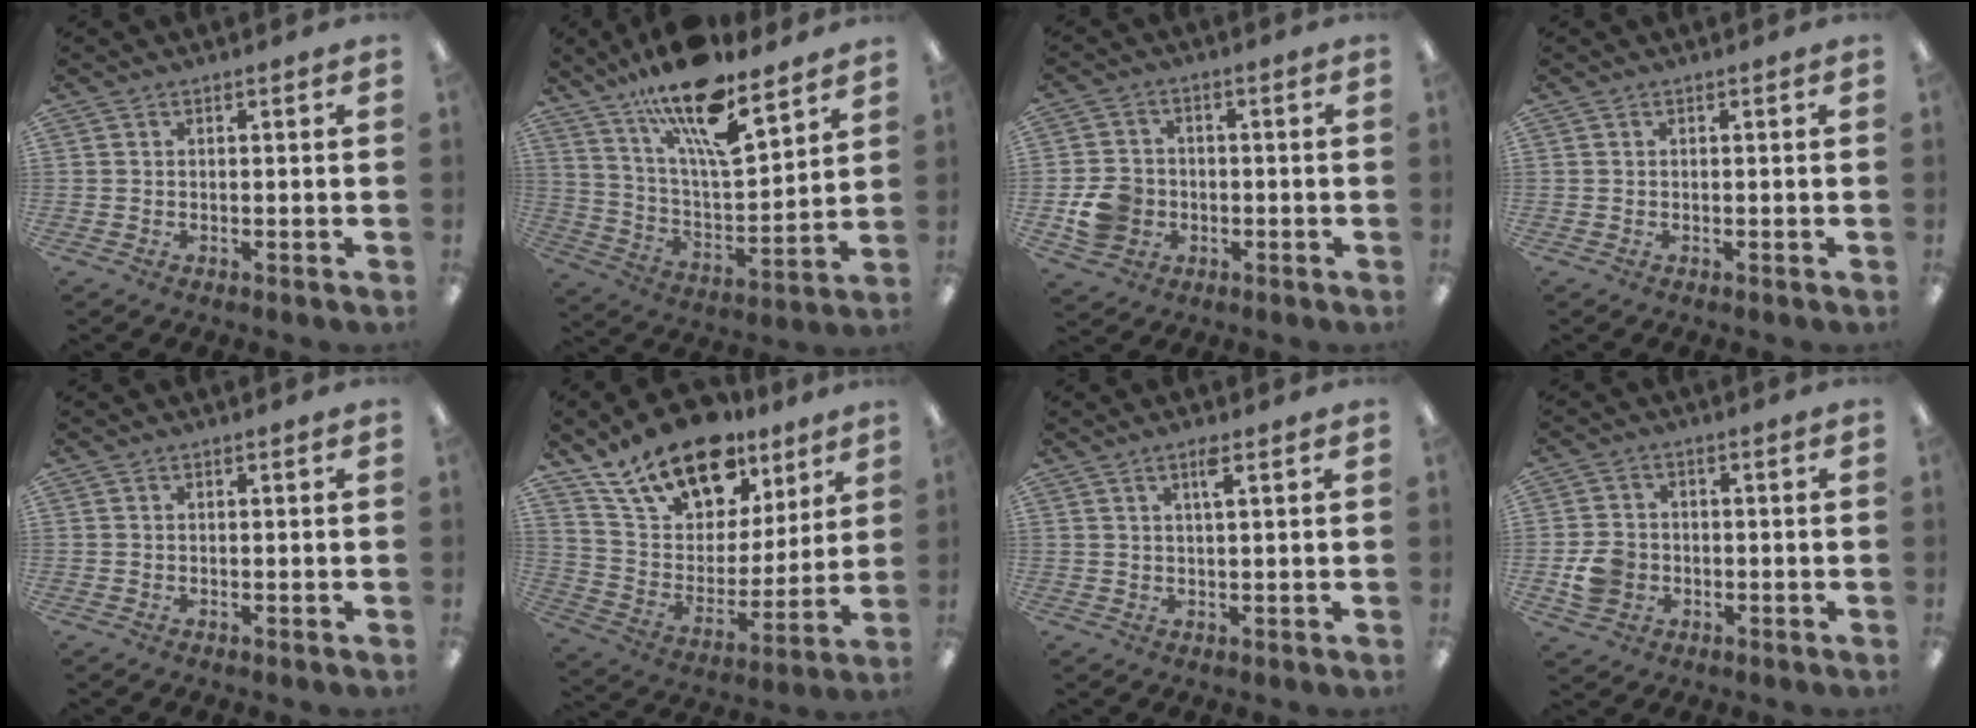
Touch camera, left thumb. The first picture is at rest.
{"total": 18.9, "force": [13.8, 5.6, 11.5], "torque": [-0.203, -0.086, 0.237]}
{"total": 7.8, "force": [-2.0, 6.8, 3.2], "torque": [-0.073, 0.014, -0.034]}
{"total": 0.0}
{"total": 0.0}
{"total": 19.7, "force": [14.4, 10.1, 8.8], "torque": [-0.159, -0.087, 0.260]}
{"total": 2.8, "force": [1.7, 0.3, 2.2], "torque": [-0.040, -0.001, 0.026]}
{"total": 5.9, "force": [-1.6, 5.1, 2.5], "torque": [-0.047, 0.008, -0.028]}